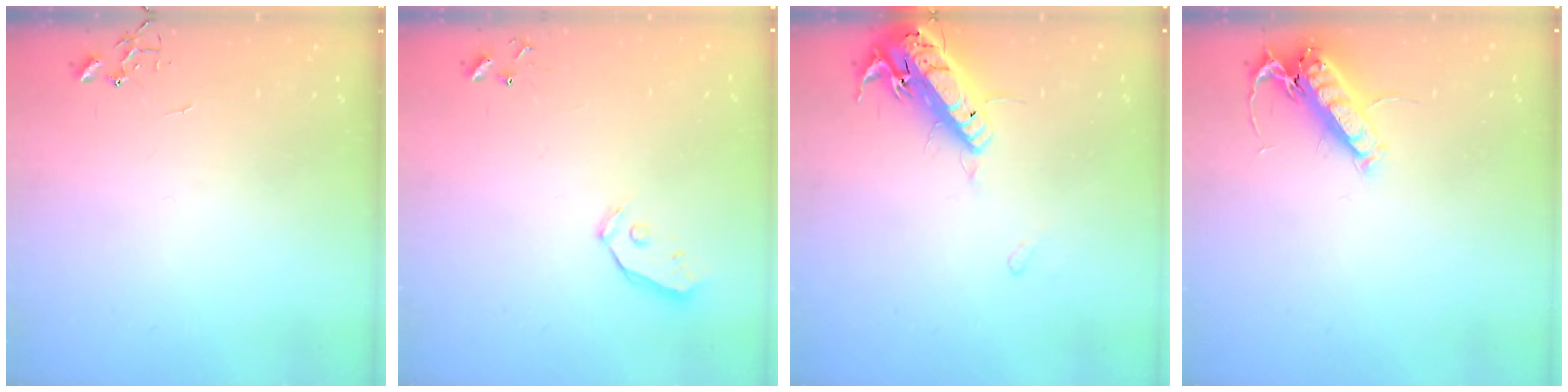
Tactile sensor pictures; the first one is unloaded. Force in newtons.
{"total": 4.9, "press": 4.9, "slide": 0.2}
{"total": 17.3, "press": 16.9, "slide": 3.7}
{"total": 14.1, "press": 14.0, "slide": 1.8}